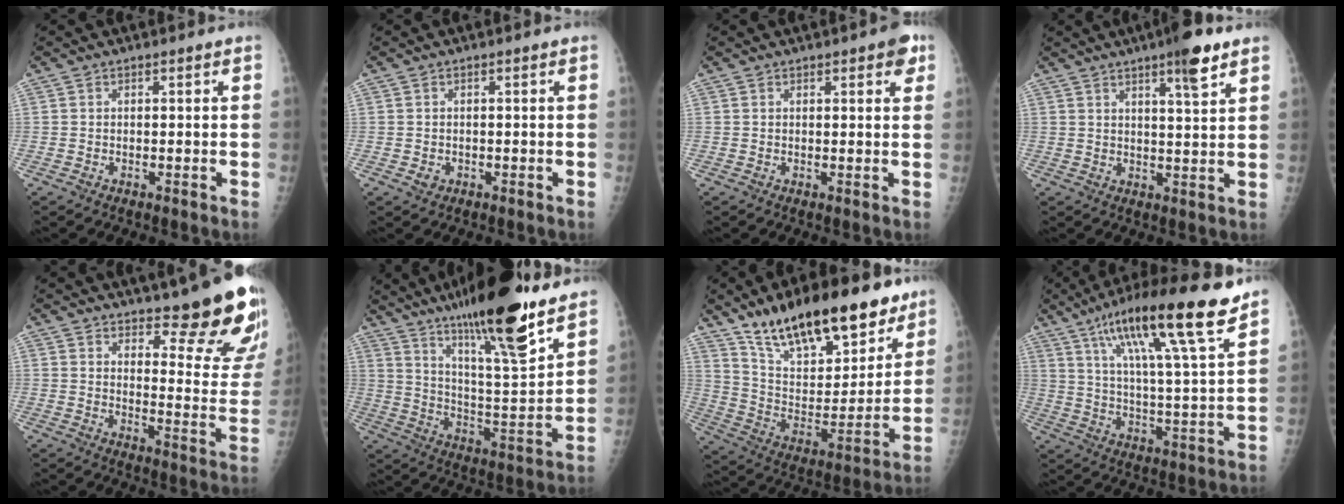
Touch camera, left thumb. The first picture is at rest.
{"total": 1.2, "force": [-0.3, 1.0, 0.5], "torque": [-0.004, 0.002, -0.002]}
{"total": 4.0, "force": [2.1, 1.5, 3.1], "torque": [-0.024, -0.004, 0.019]}
{"total": 7.7, "force": [4.8, 1.1, 5.9], "torque": [-0.085, -0.024, 0.069]}
{"total": 17.0, "force": [12.6, 4.3, 10.6], "torque": [-0.093, -0.106, 0.164]}
{"total": 23.3, "force": [16.4, 3.8, 16.2], "torque": [-0.245, -0.074, 0.274]}
{"total": 25.8, "force": [18.2, 10.3, 15.2], "torque": [-0.203, -0.065, 0.300]}
{"total": 21.2, "force": [13.3, 2.7, 16.3], "torque": [-0.257, -0.039, 0.218]}